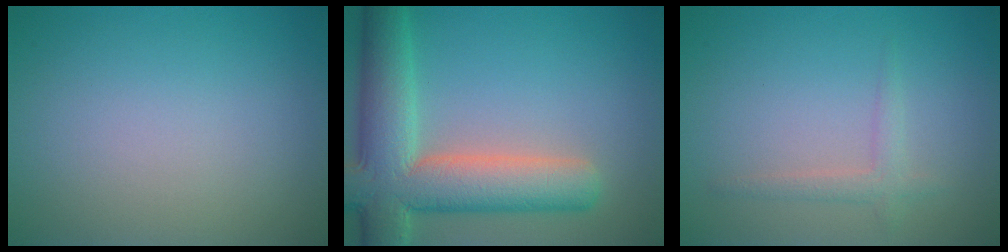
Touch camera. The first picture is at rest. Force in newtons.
{"total": 9.7, "press": 9.7, "slide": 0.9}
{"total": 1.6, "press": 1.6, "slide": 0.1}